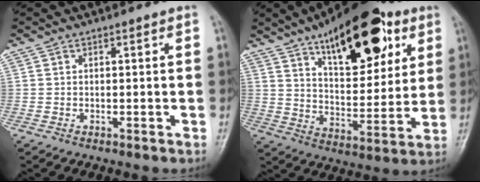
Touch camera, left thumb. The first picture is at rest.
{"total": 22.5, "force": [11.7, 10.0, 16.4], "torque": [-0.203, -0.037, 0.186]}